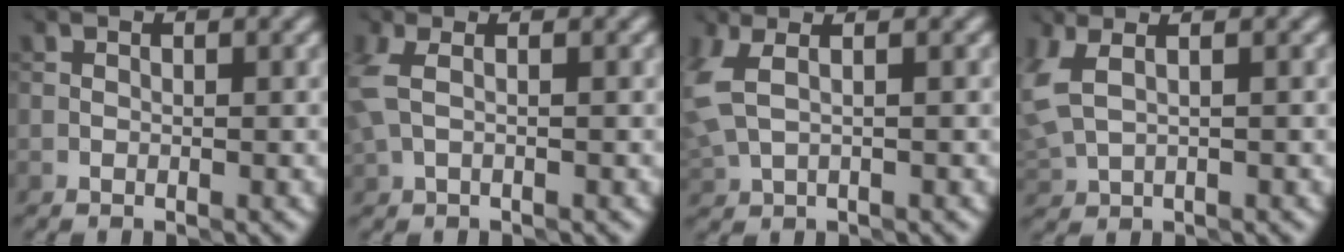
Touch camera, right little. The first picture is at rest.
{"total": 2.2, "force": [0.2, 1.2, 1.9], "torque": [-0.067, 0.004, 0.005]}
{"total": 3.2, "force": [0.6, 1.7, 2.6], "torque": [-0.086, -0.001, 0.020]}
{"total": 3.7, "force": [1.0, 2.1, 2.8], "torque": [-0.089, -0.004, 0.036]}